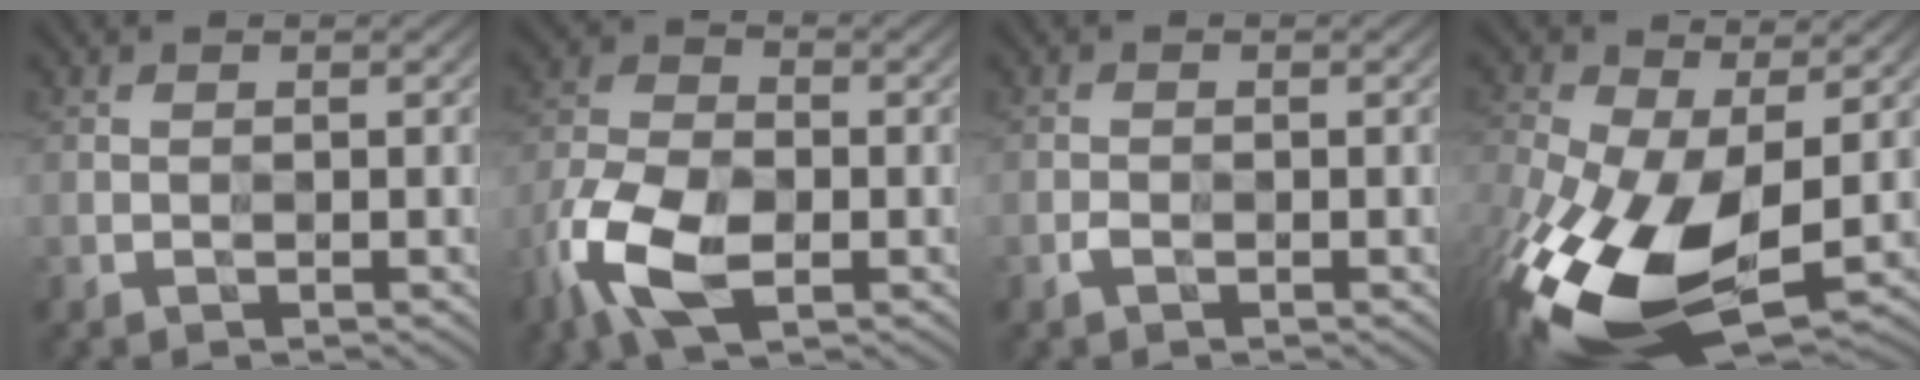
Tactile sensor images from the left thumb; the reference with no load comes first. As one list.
[{"total": 9.9, "force": [-4.7, 5.5, 6.8], "torque": [-0.165, -0.011, -0.095]}, {"total": 0.6, "force": [-0.6, 0.2, -0.1], "torque": [0.004, -0.002, -0.009]}, {"total": 16.0, "force": [-4.1, 8.9, 12.7], "torque": [-0.304, -0.042, -0.058]}]